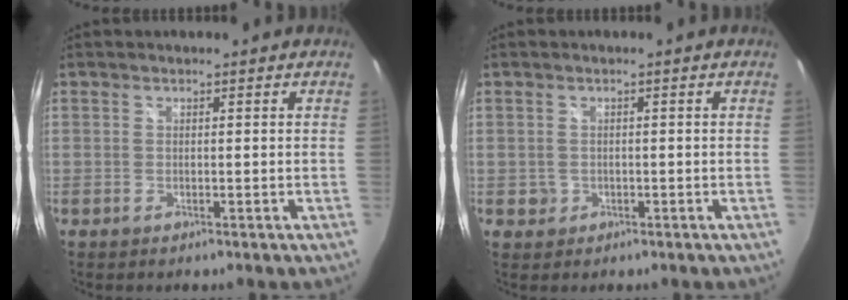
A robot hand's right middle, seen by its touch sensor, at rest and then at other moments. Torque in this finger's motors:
{"motor_torque": [0.21, -0.32, 0.03, 0.01]}